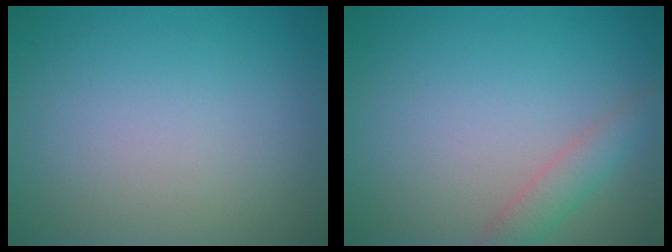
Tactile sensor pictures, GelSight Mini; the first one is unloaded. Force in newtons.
{"total": 2.1, "press": 2.1, "slide": 0.2}